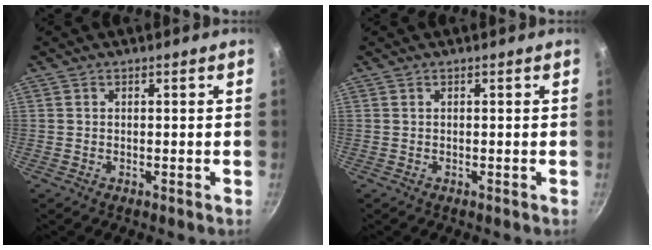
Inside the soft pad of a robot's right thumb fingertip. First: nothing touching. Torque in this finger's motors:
{"motor_torque": [0.04, 0.04, -0.03, -0.01, 0.03]}